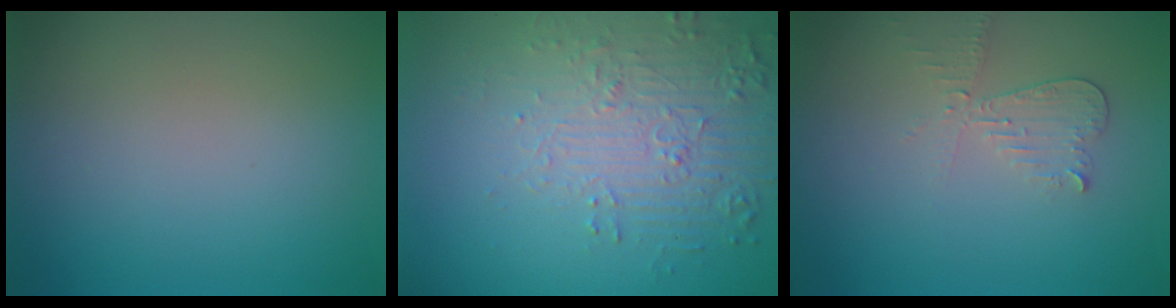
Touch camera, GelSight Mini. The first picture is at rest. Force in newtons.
{"total": 5.9, "press": 3.9, "slide": 4.5}
{"total": 2.1, "press": 2.1, "slide": 0.1}